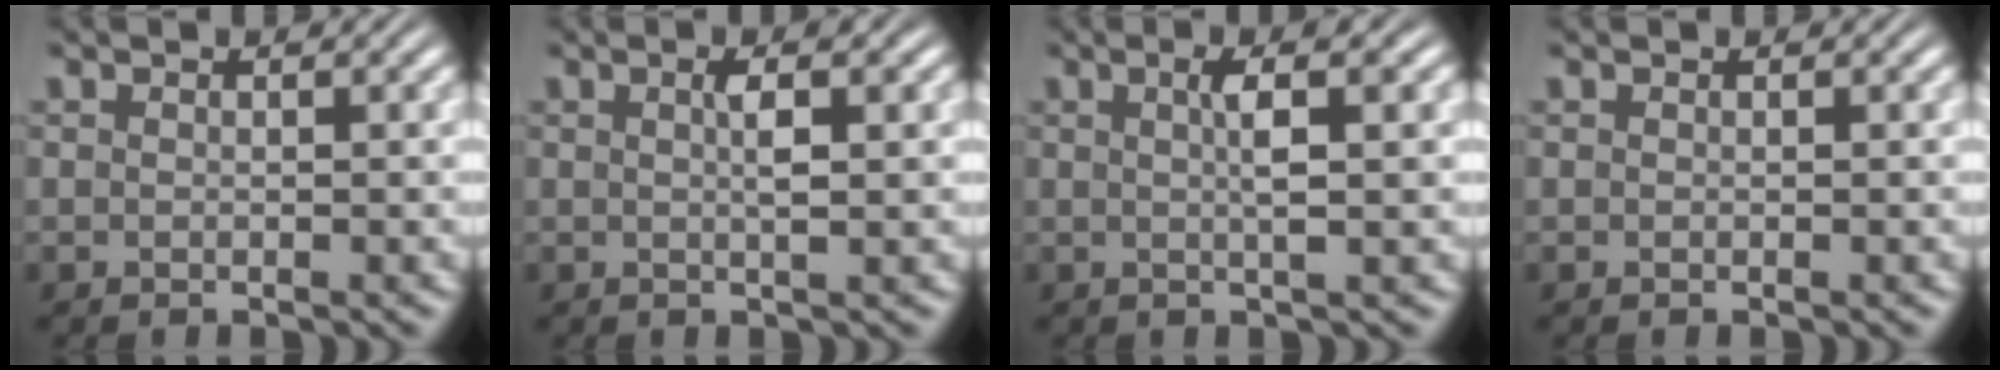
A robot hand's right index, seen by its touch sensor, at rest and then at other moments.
{"total": 2.0, "force": [0.3, 0.1, 1.9], "torque": [-0.032, -0.001, 0.005]}
{"total": 2.6, "force": [0.4, -0.1, 2.5], "torque": [-0.042, 0.001, 0.007]}
{"total": 0.0}